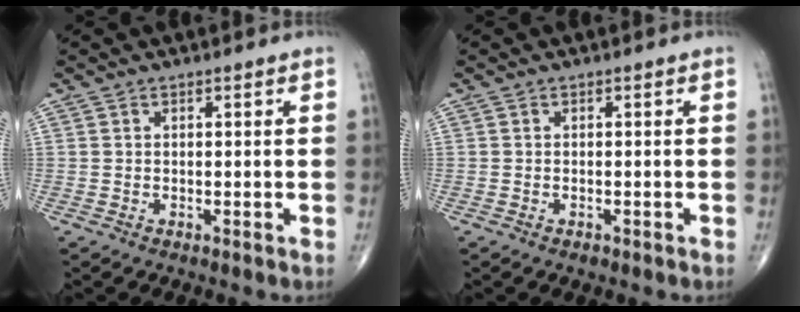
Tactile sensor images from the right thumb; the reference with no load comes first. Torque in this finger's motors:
{"motor_torque": [-0.35, 0.34, -0.14, 0.10, -0.04]}